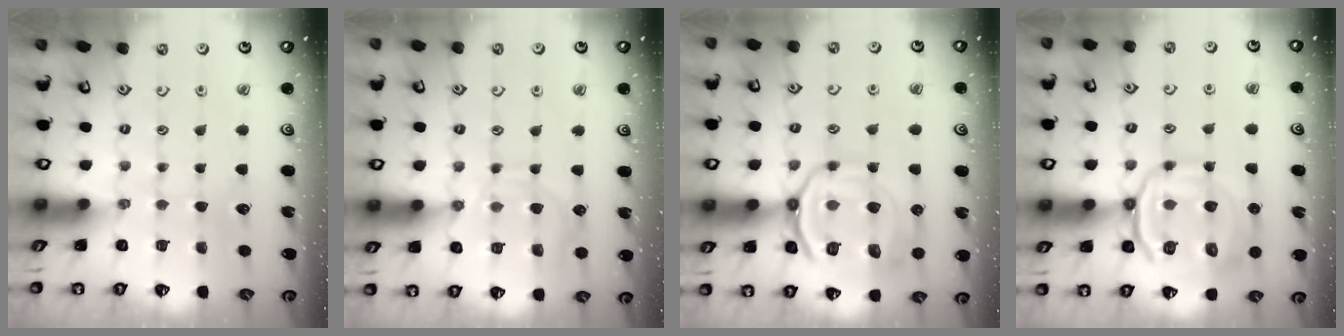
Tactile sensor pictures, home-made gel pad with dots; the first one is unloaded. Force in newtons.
{"total": 10.3, "press": 10.2, "slide": 1.0}
{"total": 15.3, "press": 15.3, "slide": 1.4}
{"total": 13.7, "press": 13.6, "slide": 1.7}